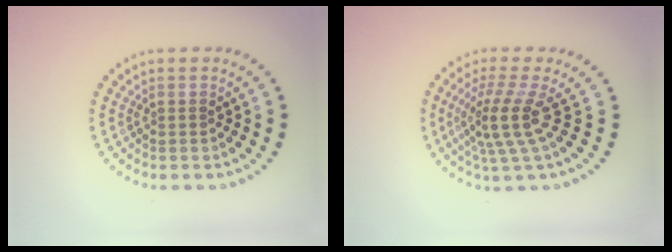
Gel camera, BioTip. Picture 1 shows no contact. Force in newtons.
{"total": 4.0, "press": 2.8, "slide": 2.8}